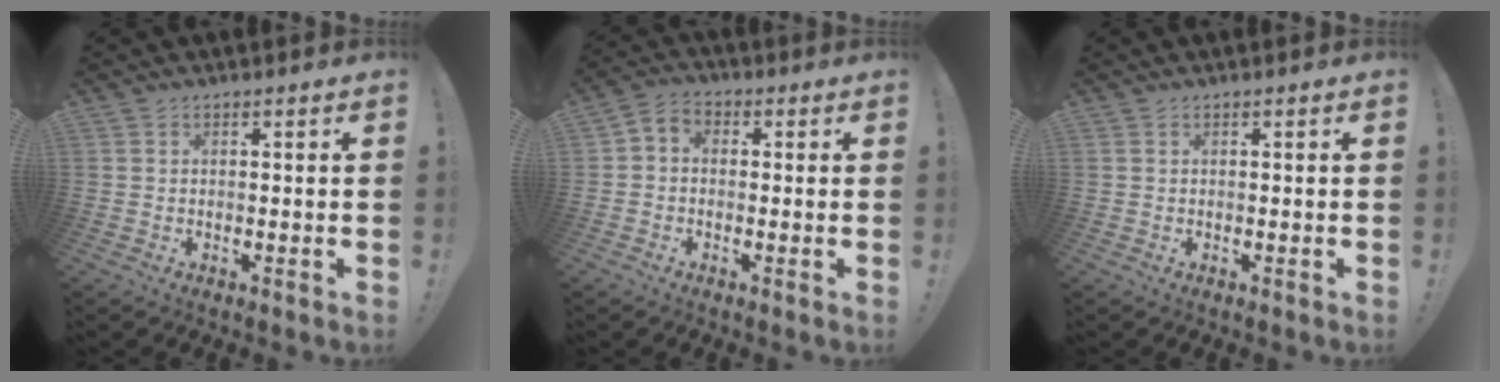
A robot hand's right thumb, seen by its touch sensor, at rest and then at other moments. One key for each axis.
{"total": 3.4, "fx": -1.5, "fy": 2.4, "fz": 1.8, "tx": -0.040, "ty": 0.009, "tz": -0.027}
{"total": 0.0}